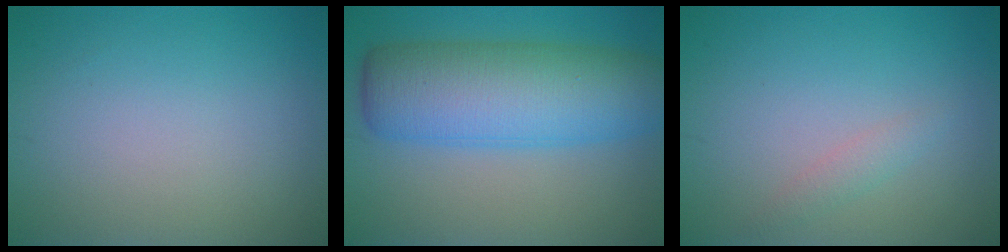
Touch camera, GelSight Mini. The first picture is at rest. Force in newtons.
{"total": 10.1, "press": 10.1, "slide": 0.2}
{"total": 1.2, "press": 1.2, "slide": 0.0}